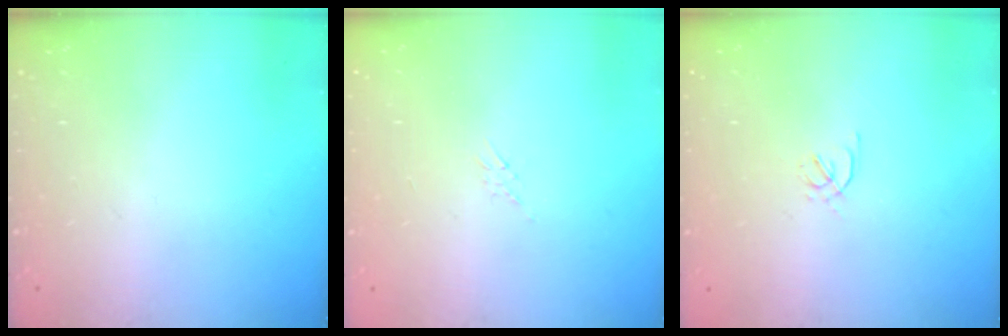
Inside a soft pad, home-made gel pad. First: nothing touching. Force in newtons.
{"total": 2.6, "press": 2.6, "slide": 0.2}
{"total": 1.7, "press": 1.6, "slide": 0.5}